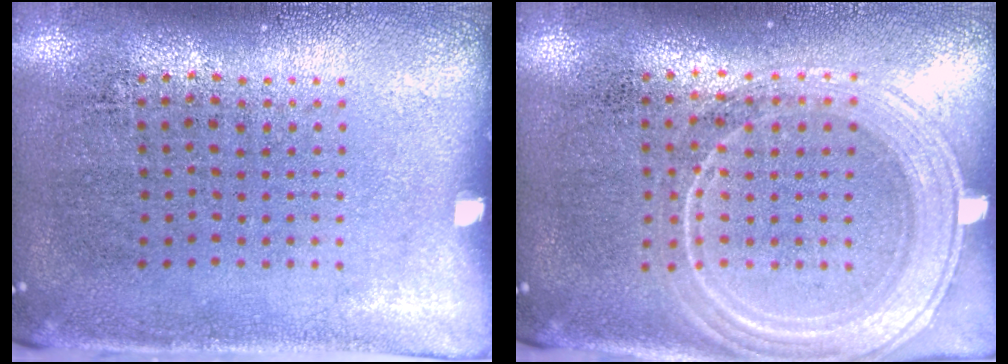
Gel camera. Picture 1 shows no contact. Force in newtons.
{"total": 1.8, "press": 1.8, "slide": 0.3}